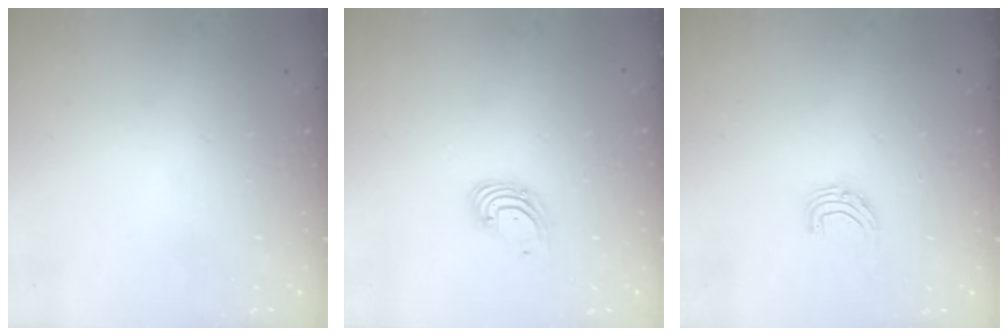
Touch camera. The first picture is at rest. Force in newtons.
{"total": 3.3, "press": 3.3, "slide": 0.4}
{"total": 5.5, "press": 5.5, "slide": 0.6}